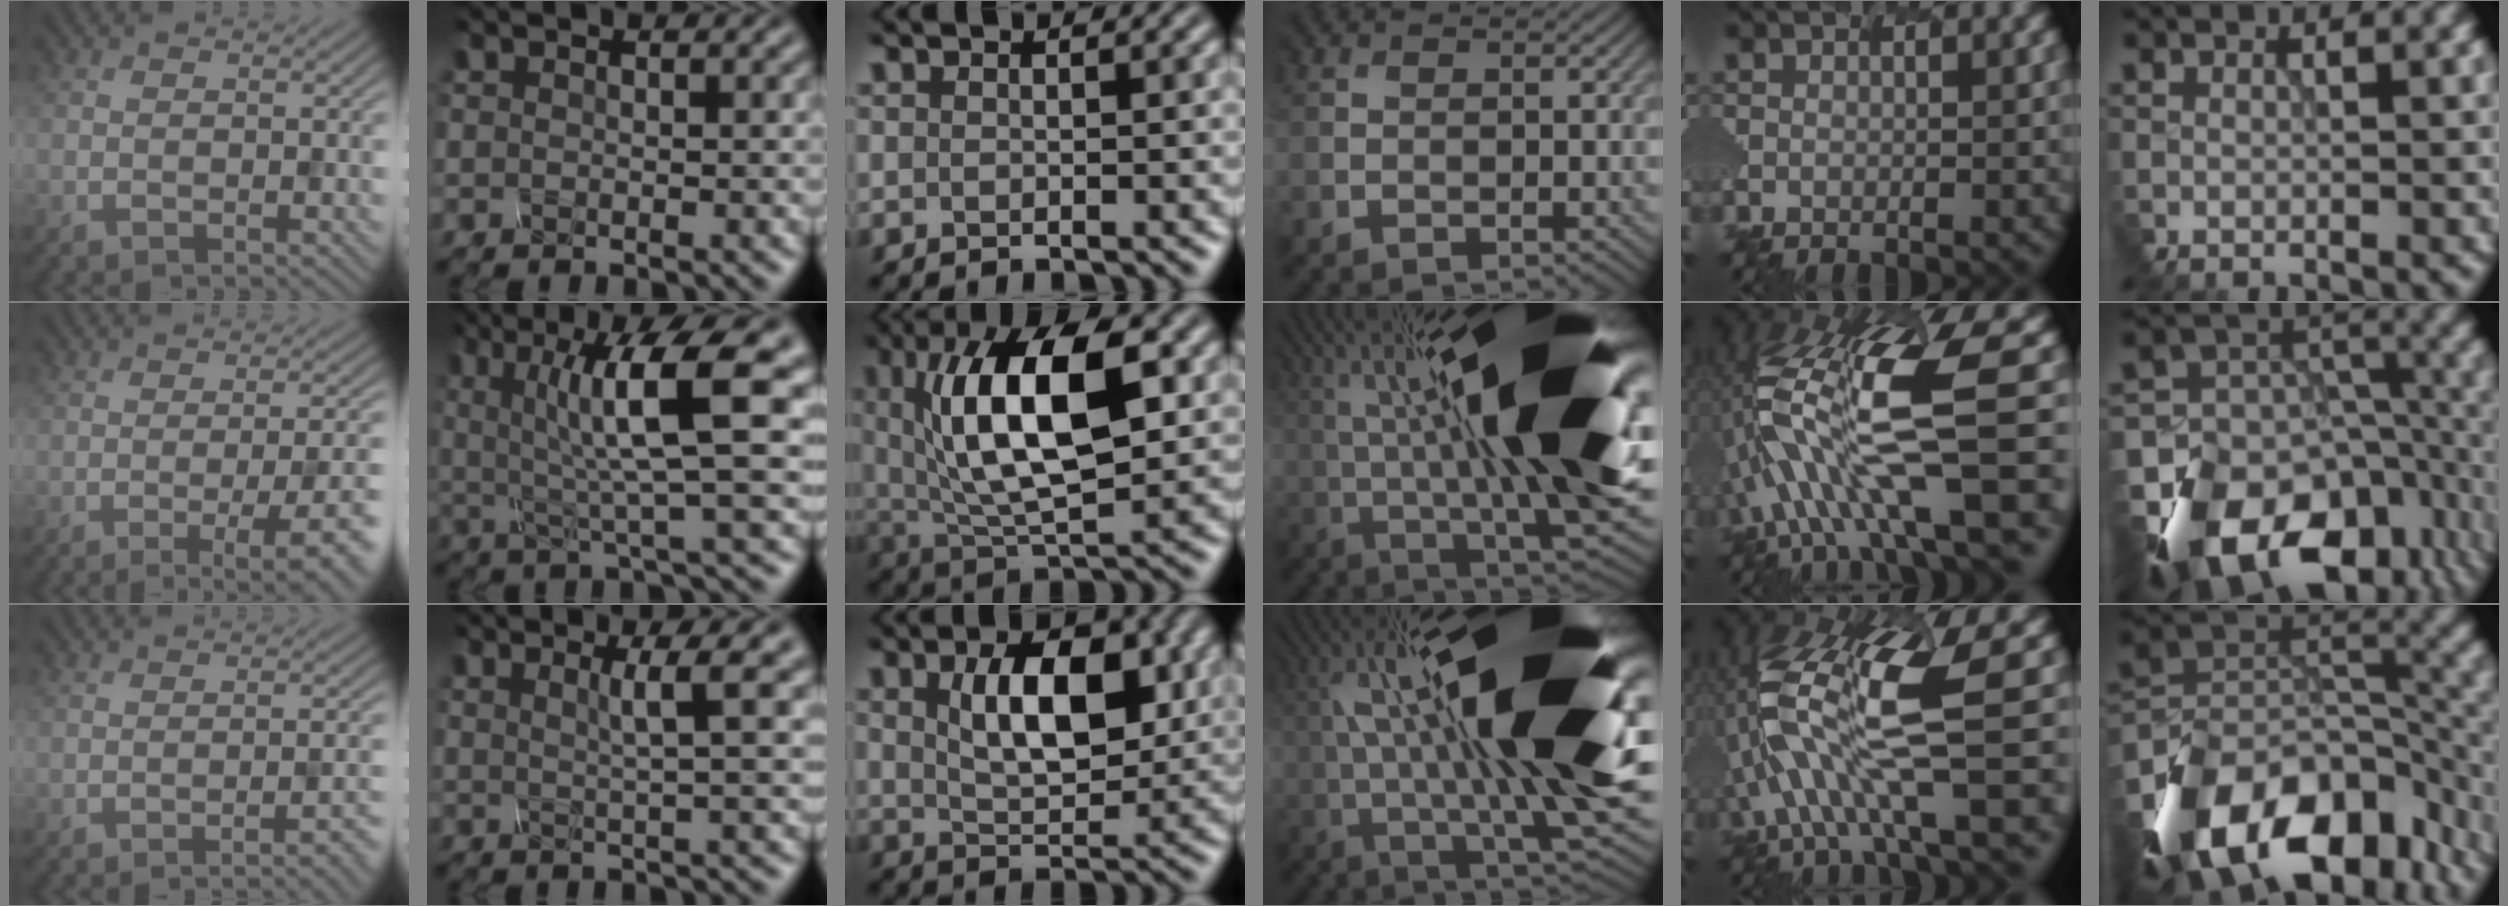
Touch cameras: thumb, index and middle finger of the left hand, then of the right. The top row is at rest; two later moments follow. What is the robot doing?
{"motion": "disassemble", "object": "hinged tin"}